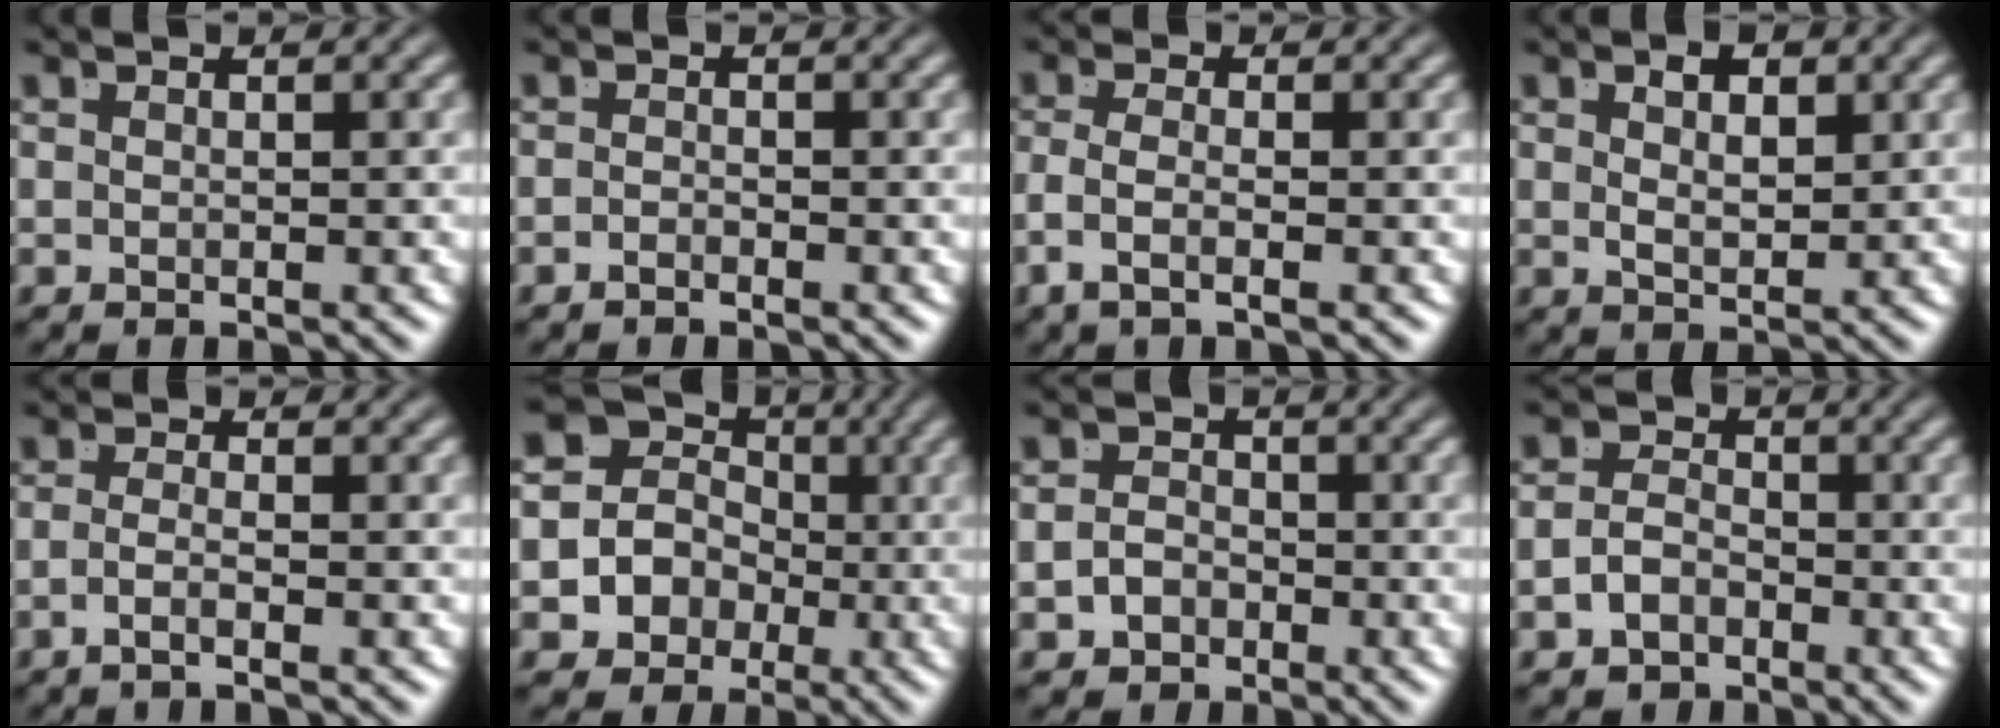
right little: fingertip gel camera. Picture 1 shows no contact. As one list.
[{"total": 1.2, "force": [-1.1, -0.6, 0.0], "torque": [0.003, -0.009, -0.016]}, {"total": 2.7, "force": [-1.2, 0.4, 2.4], "torque": [-0.062, -0.018, -0.012]}, {"total": 2.3, "force": [0.9, 0.5, 2.1], "torque": [-0.027, -0.012, 0.025]}, {"total": 2.2, "force": [-1.4, -0.6, 1.5], "torque": [-0.034, -0.014, -0.019]}, {"total": 16.4, "force": [0.4, 15.1, 6.5], "torque": [-0.192, -0.049, -0.003]}, {"total": 3.6, "force": [-1.6, 3.1, 0.7], "torque": [-0.016, -0.023, -0.023]}, {"total": 4.6, "force": [-2.1, 3.9, 1.2], "torque": [-0.024, -0.020, -0.034]}]